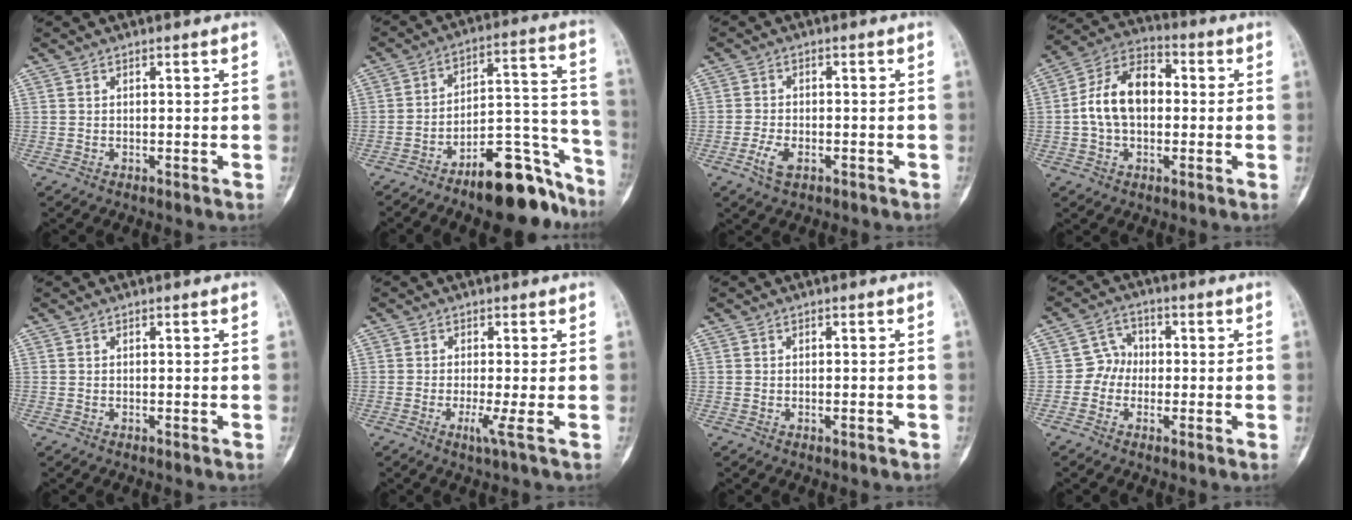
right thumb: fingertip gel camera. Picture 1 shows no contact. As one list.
[{"total": 17.5, "force": [-12.5, 6.3, 10.5], "torque": [-0.101, 0.123, -0.189]}, {"total": 3.7, "force": [-1.8, 1.9, 2.5], "torque": [-0.058, 0.007, -0.031]}, {"total": 12.4, "force": [0.2, 8.2, 9.4], "torque": [-0.161, 0.035, -0.005]}, {"total": 0.0}, {"total": 2.4, "force": [-0.9, -0.6, 2.2], "torque": [-0.057, -0.009, -0.021]}, {"total": 0.7, "force": [-0.3, 0.2, 0.6], "torque": [-0.010, 0.000, 0.000]}, {"total": 4.0, "force": [-0.8, 3.6, 1.6], "torque": [0.002, 0.015, -0.028]}]